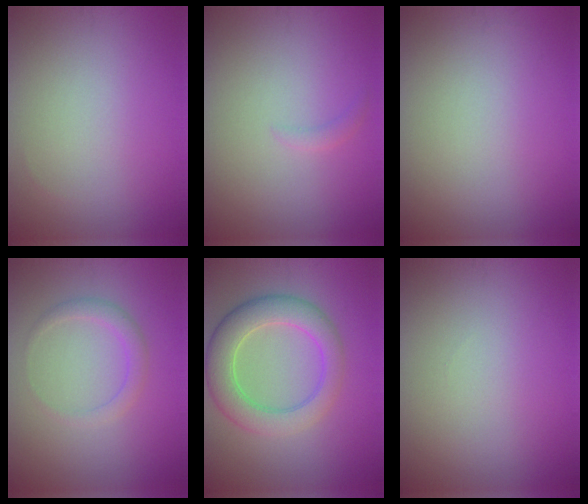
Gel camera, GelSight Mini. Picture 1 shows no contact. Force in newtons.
{"total": 0.8, "press": 0.8, "slide": 0.1}
{"total": 0.0}
{"total": 1.8, "press": 1.8, "slide": 0.1}
{"total": 5.7, "press": 5.7, "slide": 0.5}
{"total": 0.0}